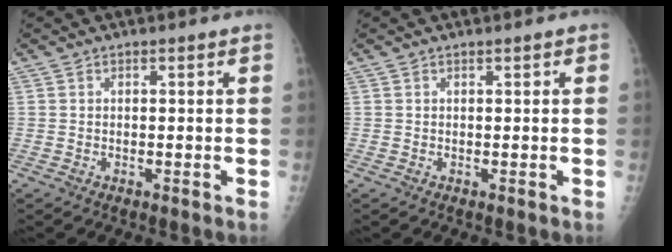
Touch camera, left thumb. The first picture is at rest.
{"total": 0.6, "force": [0.3, 0.2, 0.4], "torque": [-0.004, 0.001, 0.003]}